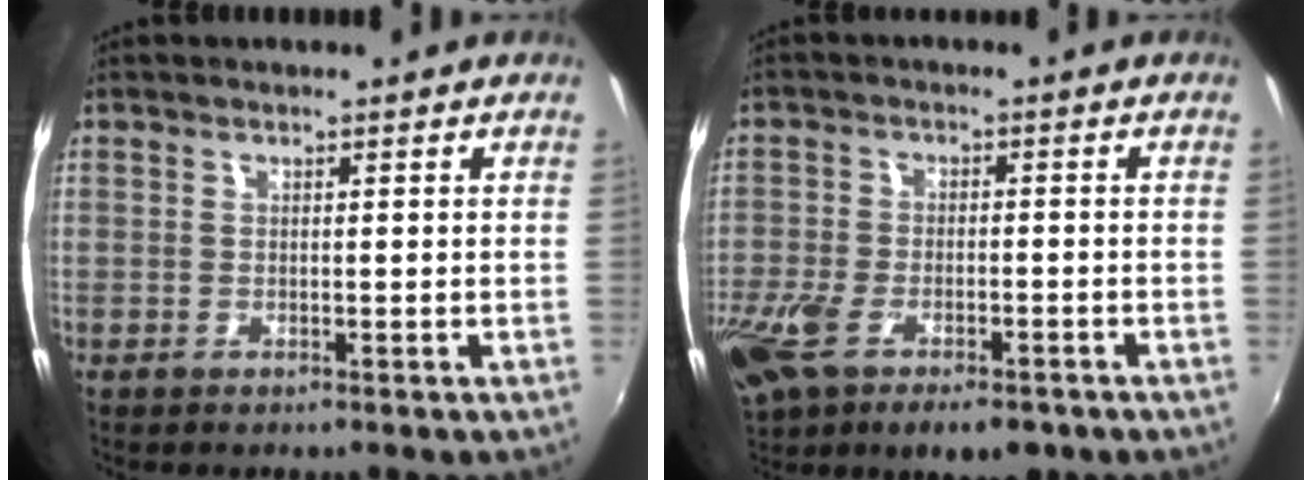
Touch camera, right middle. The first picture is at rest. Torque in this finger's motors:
{"motor_torque": [1.09, -1.05, 0.32, 0.21]}